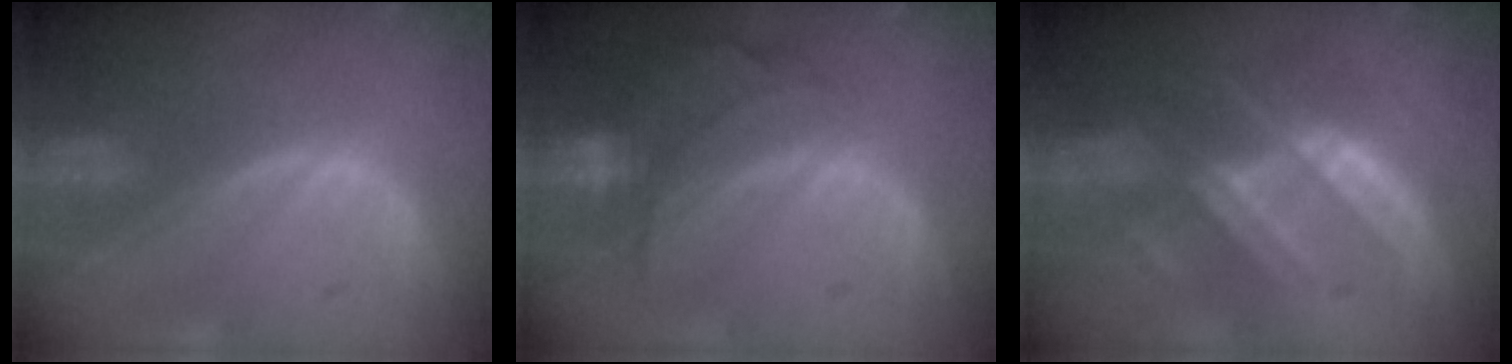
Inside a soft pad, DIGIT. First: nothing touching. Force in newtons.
{"total": 6.3, "press": 5.9, "slide": 2.2}
{"total": 7.5, "press": 7.2, "slide": 1.9}